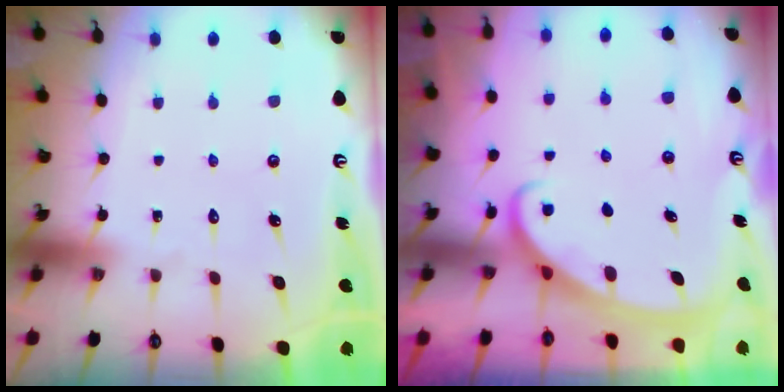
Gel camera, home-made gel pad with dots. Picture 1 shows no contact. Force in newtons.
{"total": 2.6, "press": 2.6, "slide": 0.3}